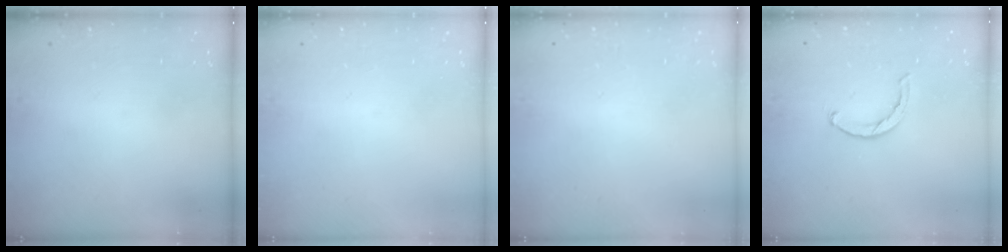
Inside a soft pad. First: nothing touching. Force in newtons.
{"total": 0.0}
{"total": 2.6, "press": 2.6, "slide": 0.2}
{"total": 2.3, "press": 2.3, "slide": 0.4}